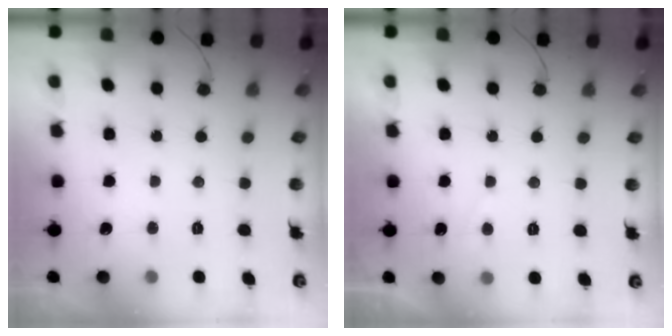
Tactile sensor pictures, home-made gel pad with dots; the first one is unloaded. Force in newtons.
{"total": 1.0, "press": 0.8, "slide": 0.6}